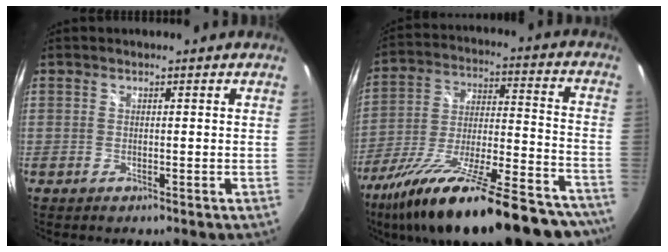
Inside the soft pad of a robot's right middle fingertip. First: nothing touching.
{"total": 32.4, "force": [-25.2, 8.5, 18.6], "torque": [-0.308, -0.045, -0.364]}